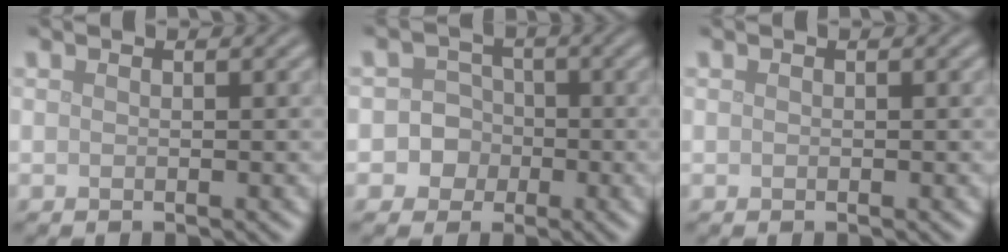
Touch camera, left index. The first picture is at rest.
{"total": 3.6, "force": [-0.7, 3.5, 0.8], "torque": [0.016, 0.016, -0.032]}
{"total": 0.0}